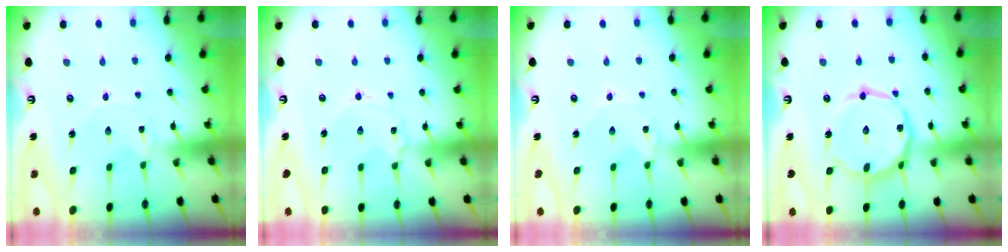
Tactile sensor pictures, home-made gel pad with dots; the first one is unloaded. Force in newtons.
{"total": 1.9, "press": 1.9, "slide": 0.2}
{"total": 0.0}
{"total": 15.9, "press": 15.8, "slide": 1.1}